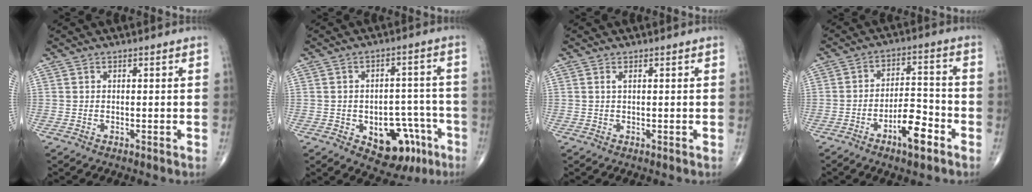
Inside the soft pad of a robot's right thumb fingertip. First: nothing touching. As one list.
[{"total": 12.3, "force": [-5.3, 7.6, 8.0], "torque": [-0.065, 0.041, -0.061]}, {"total": 0.6, "force": [0.2, 0.1, 0.5], "torque": [-0.018, 0.001, 0.004]}, {"total": 8.8, "force": [-4.7, 3.1, 6.7], "torque": [-0.102, 0.036, -0.078]}]